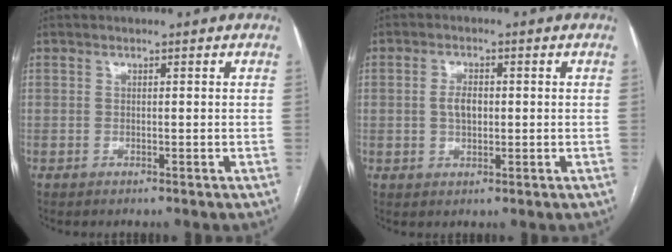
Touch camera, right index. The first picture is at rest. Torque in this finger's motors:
{"motor_torque": [0.10, 0.01, 0.05, 0.02]}